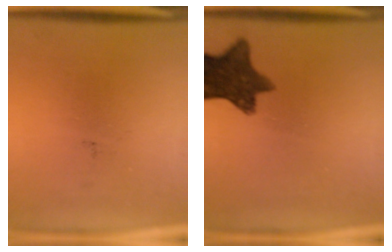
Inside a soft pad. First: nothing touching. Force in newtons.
{"total": 10.8}